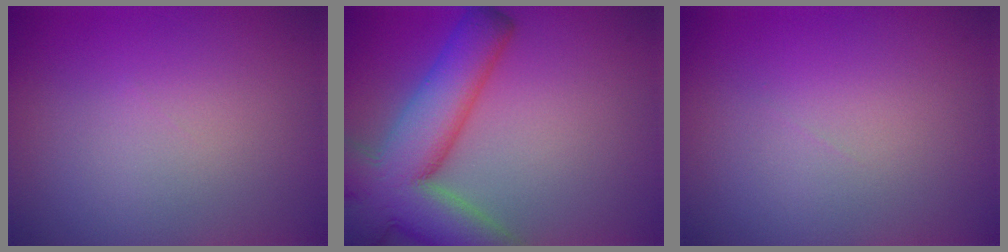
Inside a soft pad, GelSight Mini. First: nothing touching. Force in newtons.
{"total": 11.6, "press": 11.6, "slide": 0.8}
{"total": 0.0}